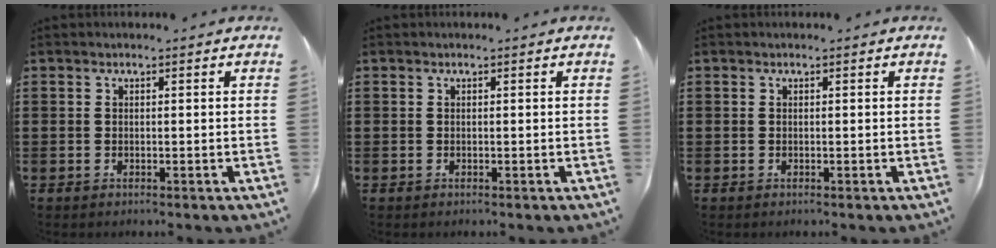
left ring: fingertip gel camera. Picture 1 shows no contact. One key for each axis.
{"total": 0.0}
{"total": 0.0}